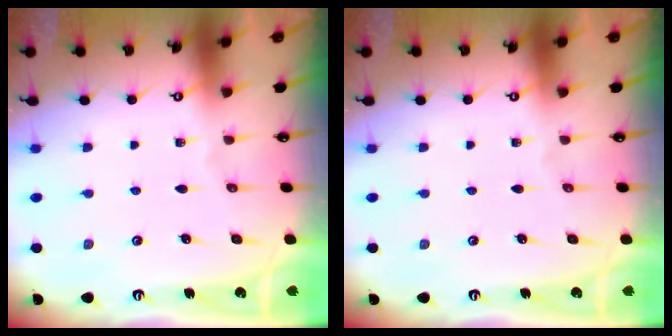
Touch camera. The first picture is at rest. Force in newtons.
{"total": 0.0}